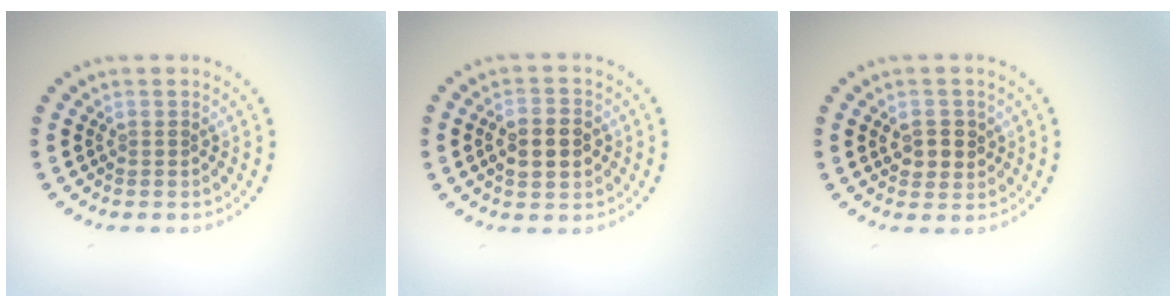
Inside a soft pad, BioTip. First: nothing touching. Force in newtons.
{"total": 4.3, "press": 4.3, "slide": 0.3}
{"total": 2.4, "press": 2.3, "slide": 0.6}